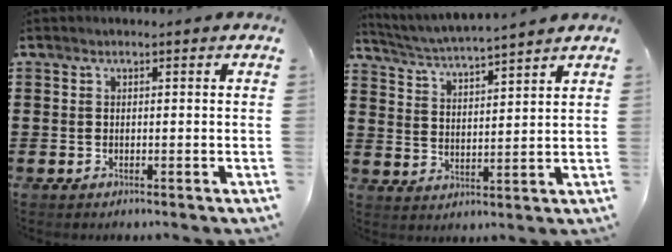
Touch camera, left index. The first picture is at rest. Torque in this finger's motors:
{"motor_torque": [2.14, 0.00, 0.13, 0.05]}